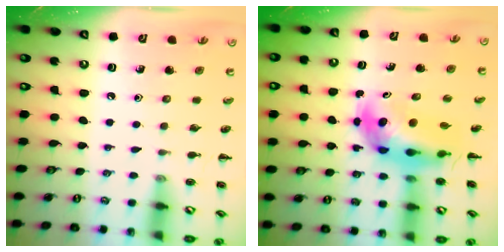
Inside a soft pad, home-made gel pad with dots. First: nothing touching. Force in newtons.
{"total": 6.9, "press": 6.7, "slide": 1.5}